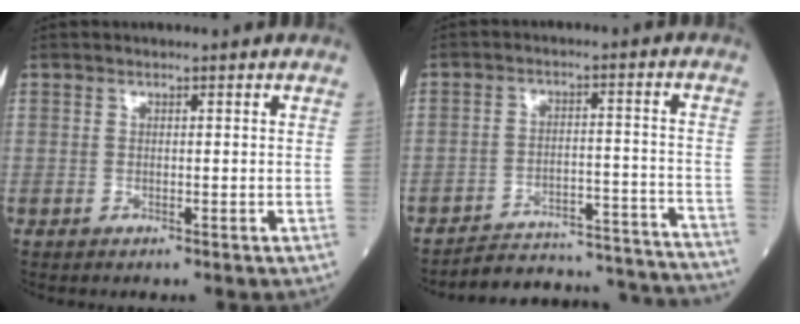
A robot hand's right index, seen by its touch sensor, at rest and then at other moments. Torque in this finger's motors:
{"motor_torque": [-0.26, -0.50, 0.05, 0.02]}